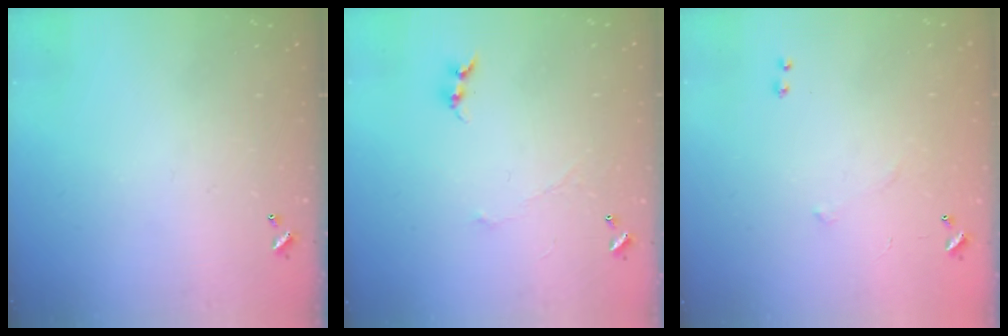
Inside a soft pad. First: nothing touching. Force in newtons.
{"total": 0.0}
{"total": 5.9, "press": 5.9, "slide": 0.8}